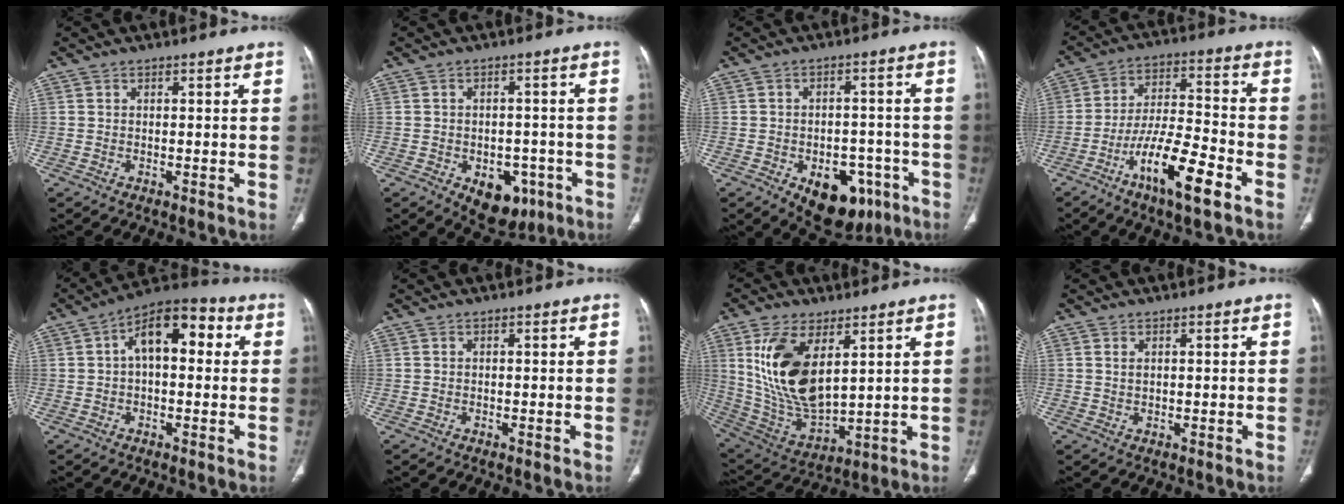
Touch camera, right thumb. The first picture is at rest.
{"total": 9.3, "force": [-4.0, 6.1, 5.8], "torque": [-0.046, 0.020, -0.041]}
{"total": 12.8, "force": [-6.1, 7.9, 8.0], "torque": [-0.071, 0.033, -0.072]}
{"total": 13.9, "force": [-7.4, 3.4, 11.3], "torque": [-0.210, 0.042, -0.130]}
{"total": 12.2, "force": [2.4, 6.4, 10.1], "torque": [-0.137, 0.035, 0.028]}
{"total": 0.0}
{"total": 17.3, "force": [5.8, 8.4, 14.0], "torque": [-0.264, -0.026, 0.132]}
{"total": 1.1, "force": [0.5, 0.6, 0.8], "torque": [-0.019, 0.001, 0.014]}